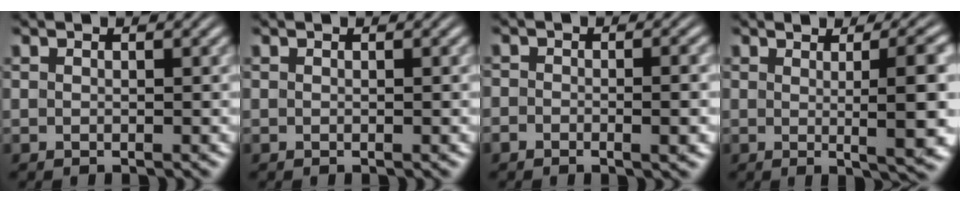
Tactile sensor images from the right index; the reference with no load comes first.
{"total": 0.0}
{"total": 1.5, "force": [-0.9, 0.8, 1.0], "torque": [-0.017, 0.002, -0.020]}
{"total": 6.1, "force": [0.4, 0.7, 6.0], "torque": [-0.072, 0.002, 0.005]}